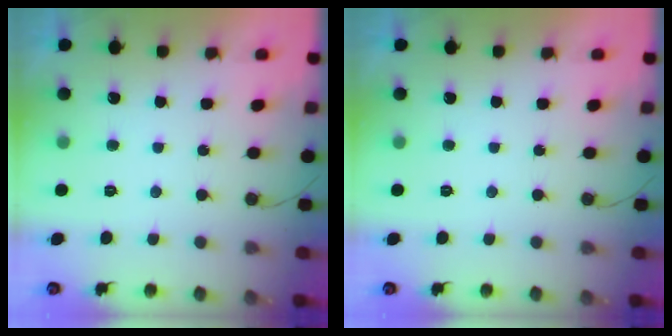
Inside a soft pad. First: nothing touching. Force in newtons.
{"total": 0.0}